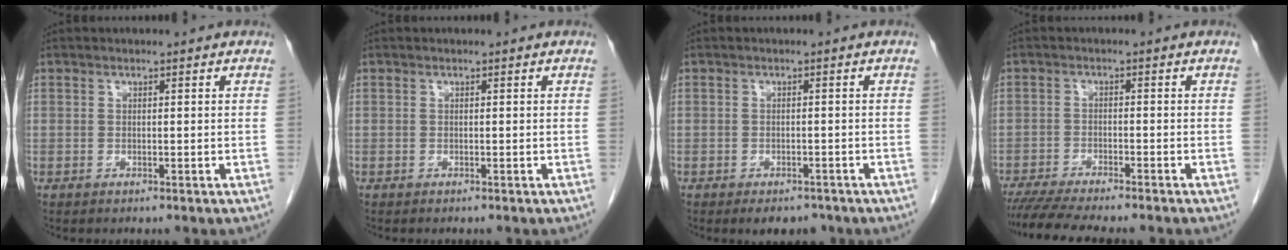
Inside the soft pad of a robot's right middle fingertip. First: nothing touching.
{"total": 0.0}
{"total": 3.9, "force": [-3.0, 2.0, 1.5], "torque": [-0.012, 0.000, -0.038]}
{"total": 9.4, "force": [-8.2, 0.2, 4.6], "torque": [-0.060, -0.017, -0.130]}